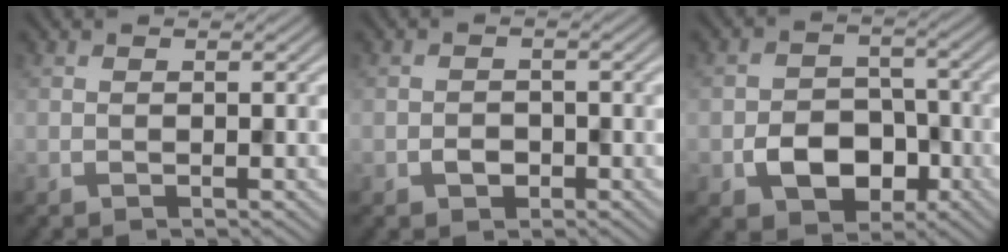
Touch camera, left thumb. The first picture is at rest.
{"total": 1.7, "force": [-0.8, 1.3, 0.8], "torque": [-0.013, -0.002, -0.017]}
{"total": 6.5, "force": [-2.6, 4.8, 3.6], "torque": [-0.062, -0.008, -0.047]}